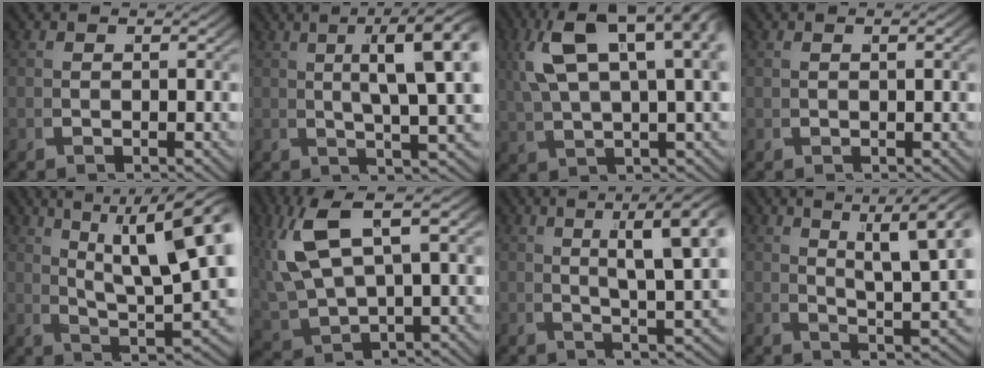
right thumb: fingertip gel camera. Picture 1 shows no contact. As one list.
[{"total": 9.2, "force": [3.2, 2.6, 8.2], "torque": [-0.085, 0.029, 0.032]}, {"total": 9.4, "force": [3.8, 4.3, 7.5], "torque": [-0.108, 0.029, 0.051]}, {"total": 0.7, "force": [0.2, -0.6, 0.4], "torque": [0.003, 0.009, 0.004]}, {"total": 10.8, "force": [2.6, 4.4, 9.5], "torque": [-0.127, -0.001, 0.034]}, {"total": 8.6, "force": [2.0, 4.9, 6.8], "torque": [-0.142, -0.001, 0.041]}, {"total": 8.9, "force": [3.5, 2.6, 7.8], "torque": [-0.077, 0.029, 0.038]}, {"total": 9.7, "force": [4.1, 3.6, 8.1], "torque": [-0.070, 0.025, 0.045]}]